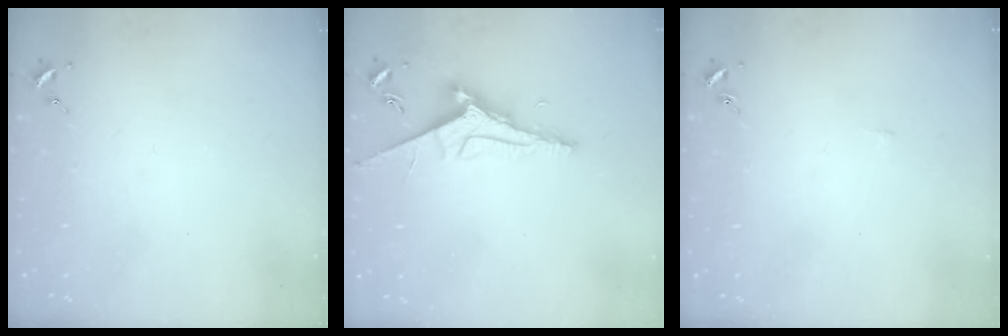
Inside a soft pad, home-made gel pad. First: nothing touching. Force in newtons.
{"total": 8.8, "press": 8.8, "slide": 0.6}
{"total": 2.6, "press": 2.6, "slide": 0.3}